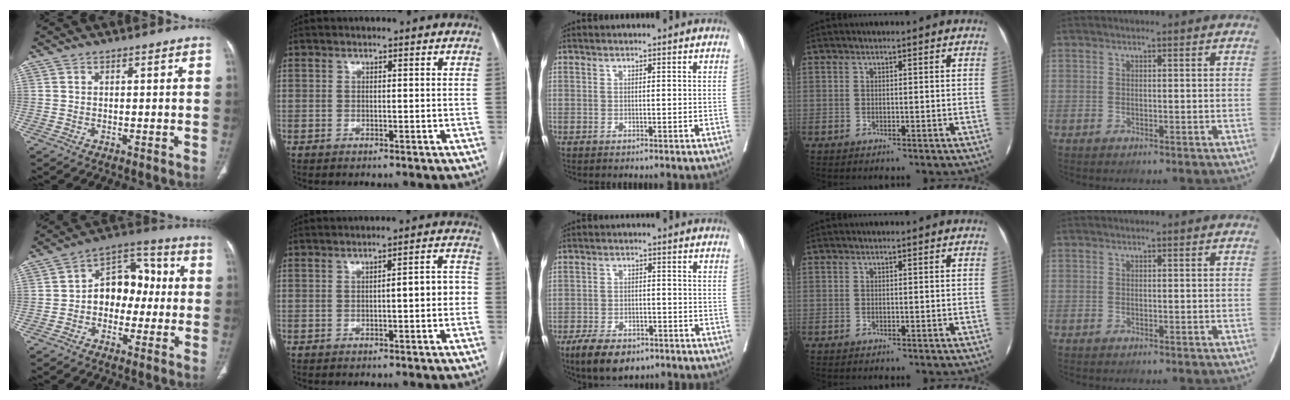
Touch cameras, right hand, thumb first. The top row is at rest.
{"thumb": {"total": 11.5, "force": [-0.6, 8.3, 7.9], "torque": [-0.076, 0.044, -0.023]}, "index": {"total": 4.8, "force": [-0.5, 1.0, 4.6], "torque": [-0.060, 0.025, -0.007]}, "middle": {"total": 7.8, "force": [-5.5, 3.4, 4.3], "torque": [-0.073, -0.004, -0.089]}}